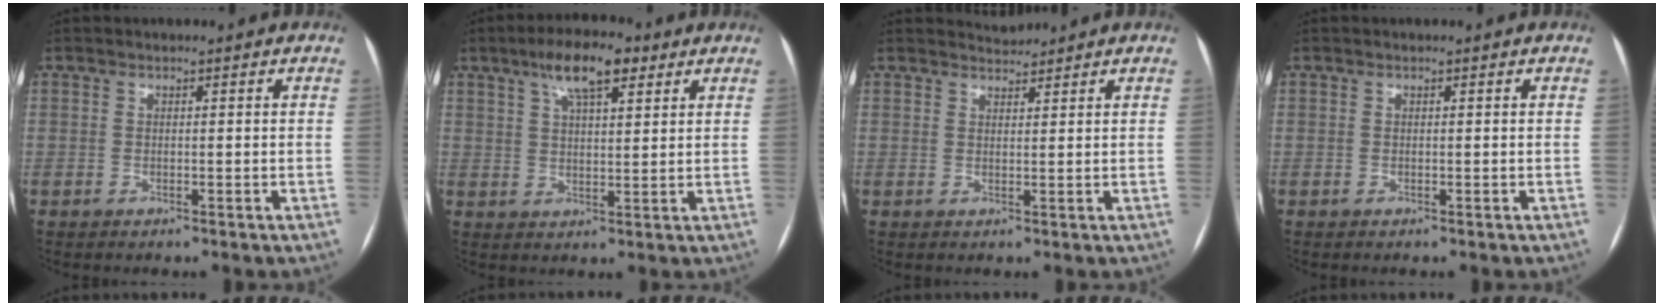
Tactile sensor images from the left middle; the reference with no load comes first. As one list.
[{"total": 8.2, "force": [4.8, 2.5, 6.2], "torque": [-0.112, 0.018, 0.080]}, {"total": 1.9, "force": [1.8, -0.1, -0.5], "torque": [-0.003, 0.004, 0.037]}, {"total": 0.0}]